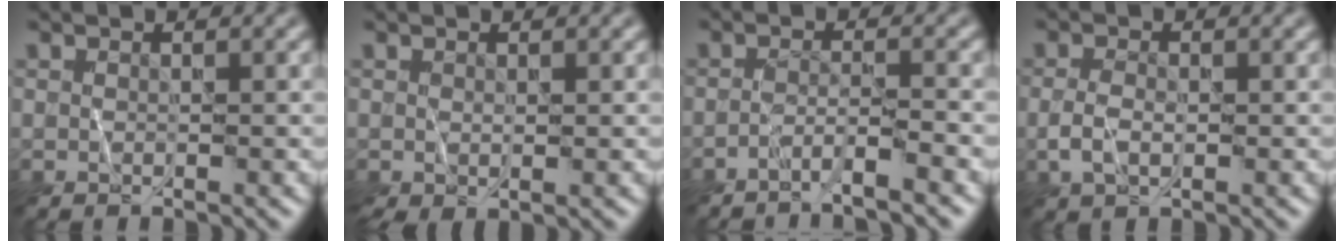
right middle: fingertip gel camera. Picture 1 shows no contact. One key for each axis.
{"total": 1.0, "fx": 0.0, "fy": 0.6, "fz": 0.8, "tx": -0.017, "ty": -0.006, "tz": 0.004}
{"total": 2.2, "fx": -1.8, "fy": -0.2, "fz": 1.3, "tx": -0.021, "ty": 0.004, "tz": -0.043}
{"total": 2.0, "fx": -0.3, "fy": 1.2, "fz": 1.6, "tx": -0.039, "ty": 0.000, "tz": -0.007}